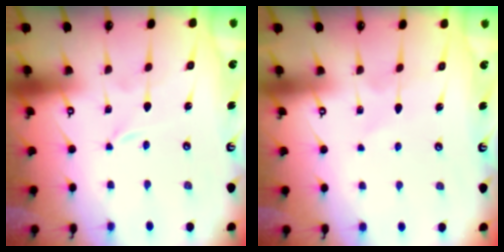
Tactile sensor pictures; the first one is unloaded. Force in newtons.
{"total": 4.9, "press": 4.8, "slide": 0.6}